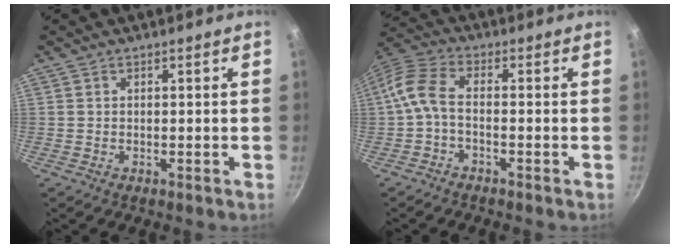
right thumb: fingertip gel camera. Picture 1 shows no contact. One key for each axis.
{"total": 6.5, "fx": -1.7, "fy": 3.1, "fz": 5.5, "tx": -0.137, "ty": 0.027, "tz": -0.049}